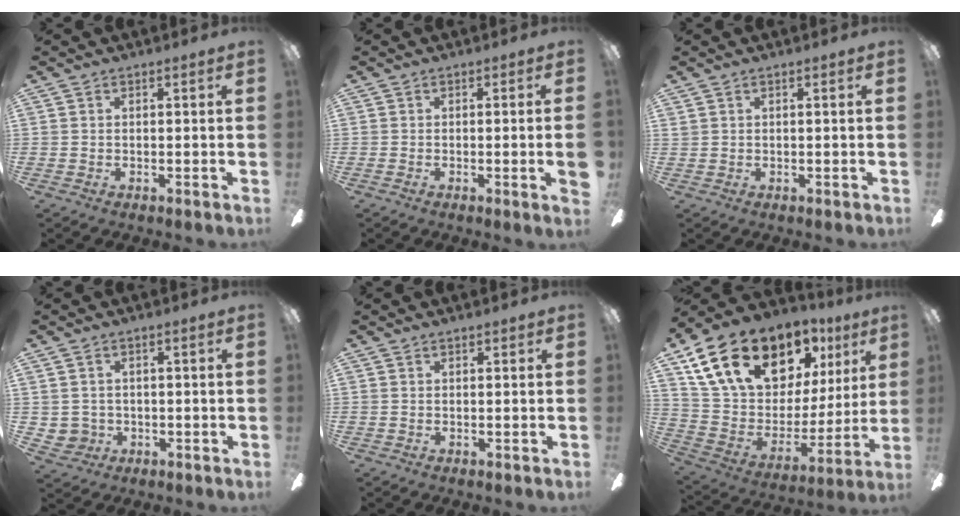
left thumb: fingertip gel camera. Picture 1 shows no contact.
{"total": 3.1, "force": [-0.3, -0.3, 3.1], "torque": [-0.051, -0.009, -0.004]}
{"total": 0.6, "force": [0.2, 0.0, 0.6], "torque": [-0.013, 0.000, 0.004]}
{"total": 2.9, "force": [0.6, 2.8, 0.6], "torque": [-0.018, 0.006, 0.012]}
{"total": 0.6, "force": [0.5, 0.0, 0.4], "torque": [-0.010, 0.000, 0.008]}
{"total": 23.9, "force": [15.8, 13.0, 12.4], "torque": [-0.226, -0.082, 0.300]}